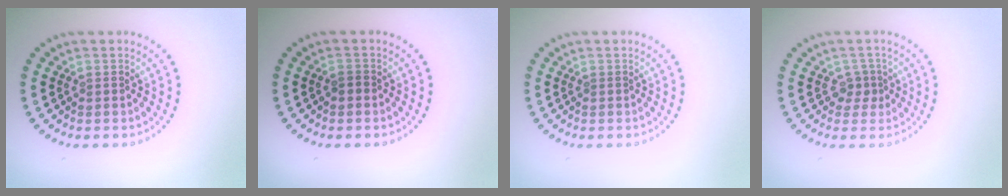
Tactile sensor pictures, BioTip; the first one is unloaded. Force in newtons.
{"total": 0.7, "press": 0.6, "slide": 0.3}
{"total": 0.0}
{"total": 1.5, "press": 1.1, "slide": 1.0}